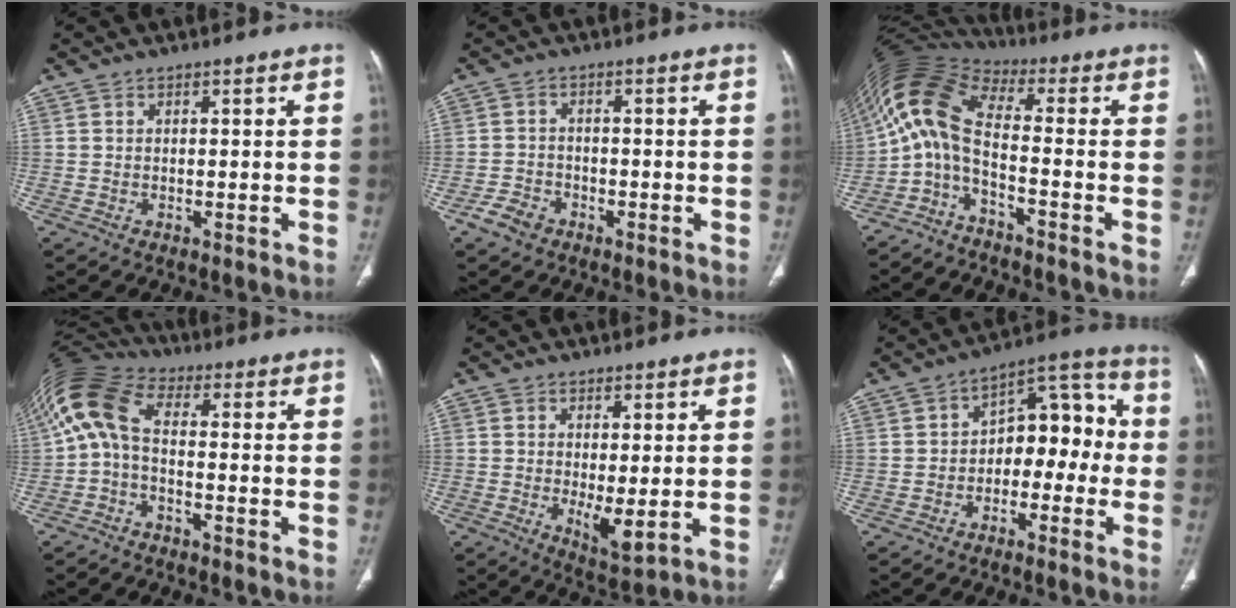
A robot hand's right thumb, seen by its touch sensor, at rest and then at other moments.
{"total": 3.9, "force": [-2.4, 2.7, 1.5], "torque": [-0.026, 0.017, -0.042]}
{"total": 9.9, "force": [-3.8, 3.6, 8.5], "torque": [-0.186, 0.072, -0.084]}
{"total": 10.5, "force": [-1.2, 5.9, 8.6], "torque": [-0.188, 0.045, -0.035]}
{"total": 4.9, "force": [-0.1, 1.6, 4.6], "torque": [-0.078, -0.019, 0.006]}
{"total": 11.5, "force": [-2.0, 7.3, 8.7], "torque": [-0.078, 0.054, -0.042]}